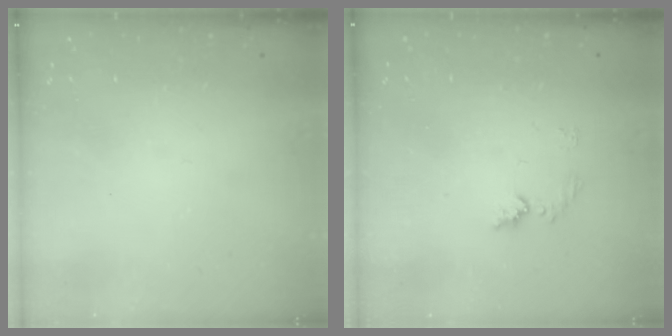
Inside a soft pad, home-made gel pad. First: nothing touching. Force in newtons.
{"total": 7.2, "press": 7.2, "slide": 0.7}